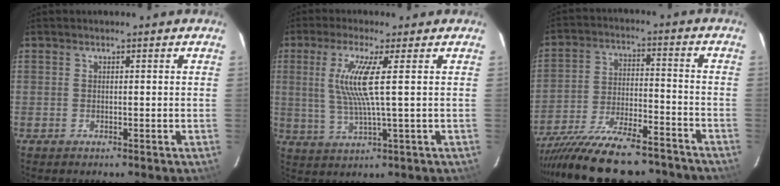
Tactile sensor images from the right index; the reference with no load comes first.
{"total": 8.1, "force": [1.8, -0.3, 7.9], "torque": [-0.158, -0.009, 0.040]}
{"total": 24.2, "force": [-20.7, 6.6, 10.8], "torque": [-0.207, -0.028, -0.305]}